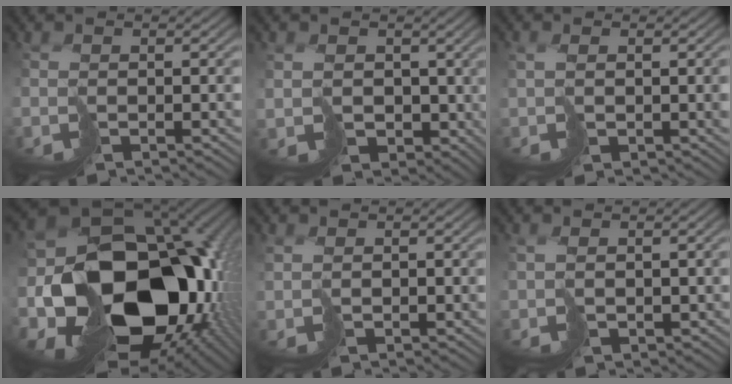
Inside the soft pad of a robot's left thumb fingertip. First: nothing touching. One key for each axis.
{"total": 5.0, "fx": 0.8, "fy": 4.4, "fz": 2.2, "tx": -0.063, "ty": -0.017, "tz": 0.016}
{"total": 2.4, "fx": 0.6, "fy": 1.2, "fz": 2.0, "tx": -0.038, "ty": 0.001, "tz": 0.019}
{"total": 21.1, "fx": -3.0, "fy": 14.5, "fz": 15.1, "tx": -0.315, "ty": -0.039, "tz": -0.011}
{"total": 1.6, "fx": 1.0, "fy": 1.0, "fz": 0.6, "tx": -0.027, "ty": -0.003, "tz": 0.022}
{"total": 2.5, "fx": 0.6, "fy": 1.2, "fz": 2.1, "tx": -0.044, "ty": 0.000, "tz": 0.020}